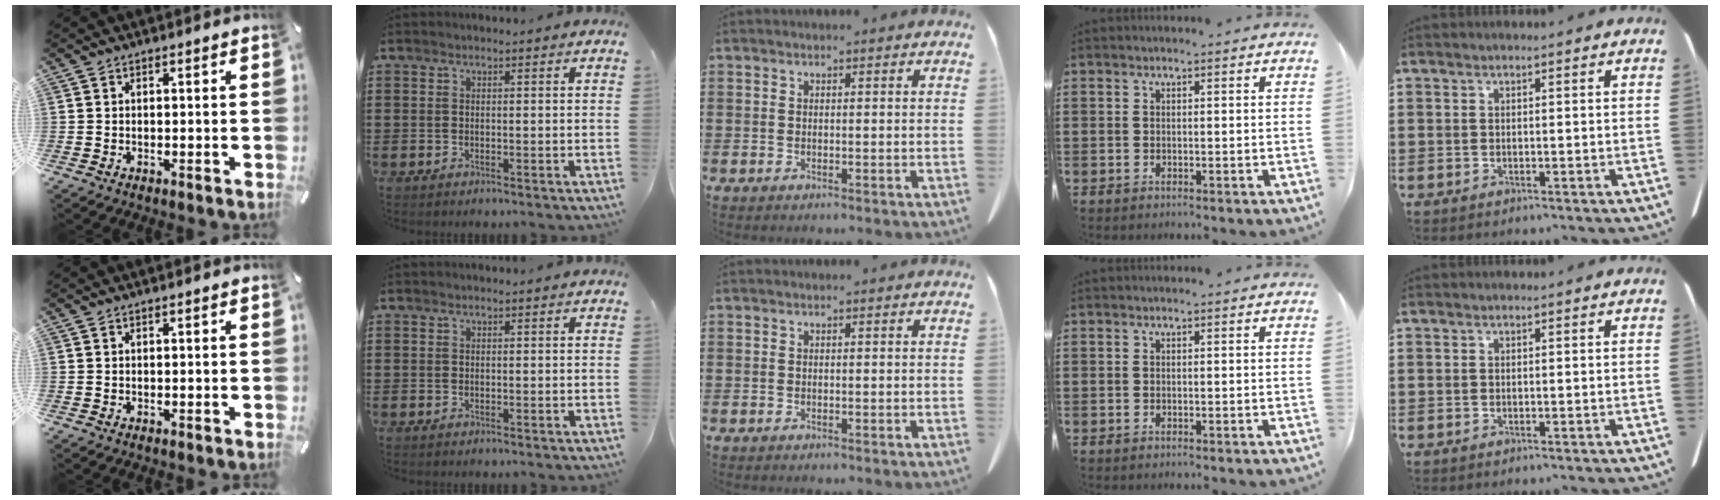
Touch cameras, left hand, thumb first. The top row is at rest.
{}